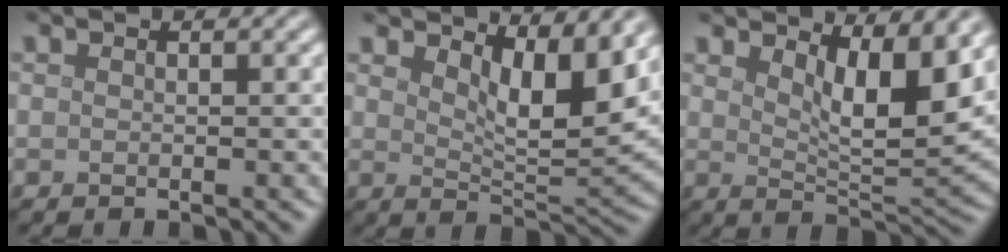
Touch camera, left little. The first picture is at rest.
{"total": 5.9, "force": [3.3, 1.8, 4.5], "torque": [-0.070, -0.014, 0.052]}
{"total": 6.5, "force": [3.3, 1.8, 5.3], "torque": [-0.078, -0.014, 0.055]}